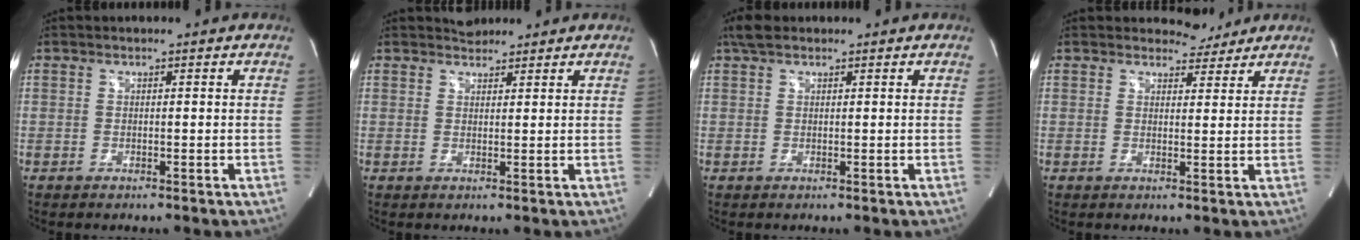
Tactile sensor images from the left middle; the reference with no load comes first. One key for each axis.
{"total": 2.0, "fx": 1.9, "fy": 0.7, "fz": -0.1, "tx": -0.003, "ty": 0.008, "tz": 0.031}
{"total": 2.5, "fx": 1.8, "fy": 1.2, "fz": 1.2, "tx": -0.027, "ty": 0.020, "tz": 0.034}
{"total": 3.2, "fx": 2.9, "fy": 1.3, "fz": -0.1, "tx": 0.000, "ty": -0.004, "tz": 0.035}